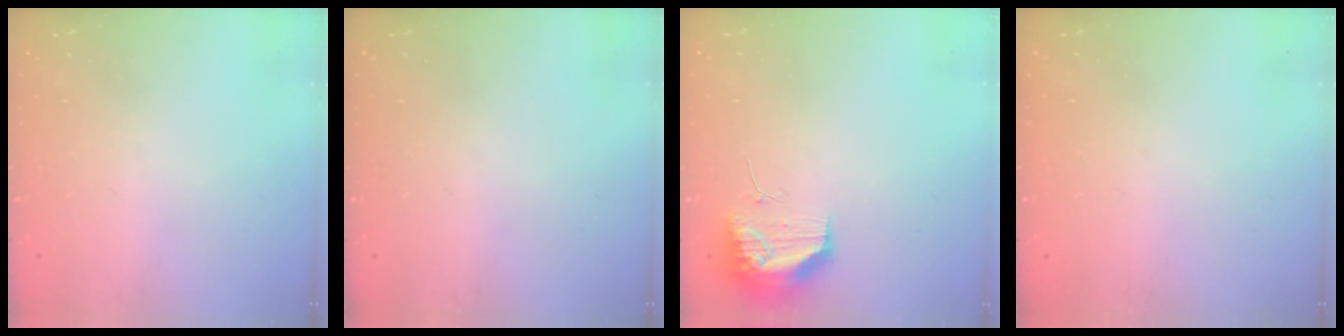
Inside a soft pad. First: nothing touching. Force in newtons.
{"total": 0.0}
{"total": 10.6, "press": 10.5, "slide": 1.3}
{"total": 0.0}